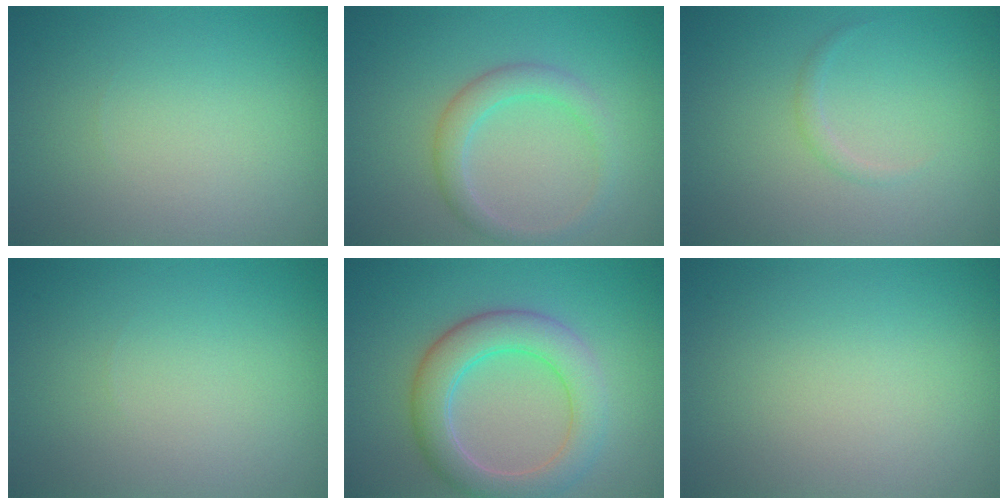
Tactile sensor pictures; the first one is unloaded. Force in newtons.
{"total": 2.7, "press": 2.7, "slide": 0.0}
{"total": 0.7, "press": 0.7, "slide": 0.0}
{"total": 0.0}
{"total": 5.7, "press": 5.6, "slide": 0.6}
{"total": 0.0}